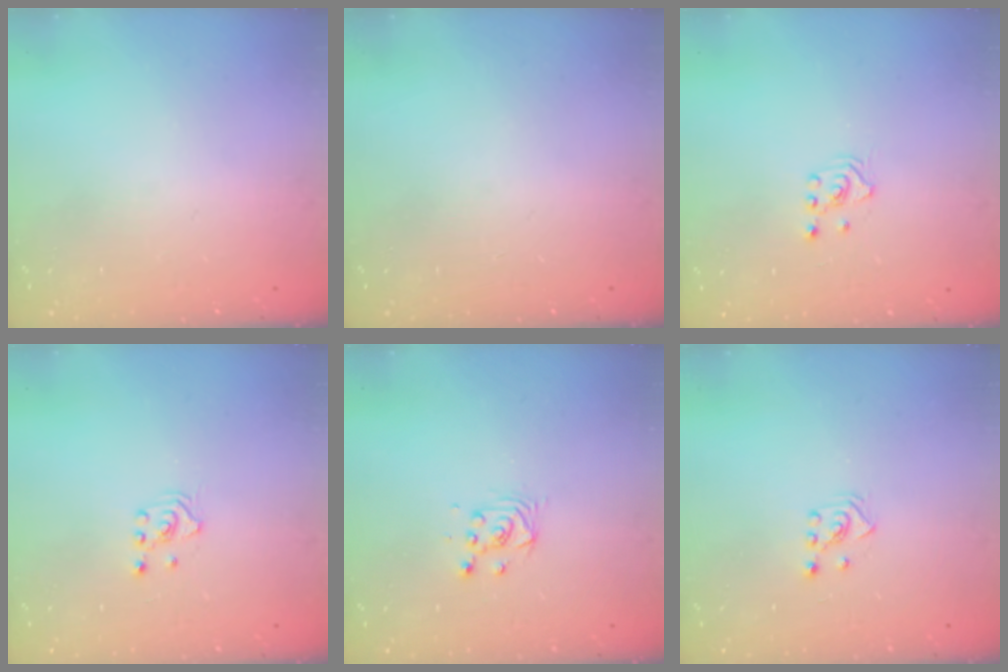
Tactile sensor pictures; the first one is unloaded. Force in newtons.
{"total": 0.0}
{"total": 2.0, "press": 2.0, "slide": 0.3}
{"total": 2.0, "press": 2.0, "slide": 0.3}
{"total": 3.4, "press": 3.4, "slide": 0.3}
{"total": 2.3, "press": 2.2, "slide": 0.7}